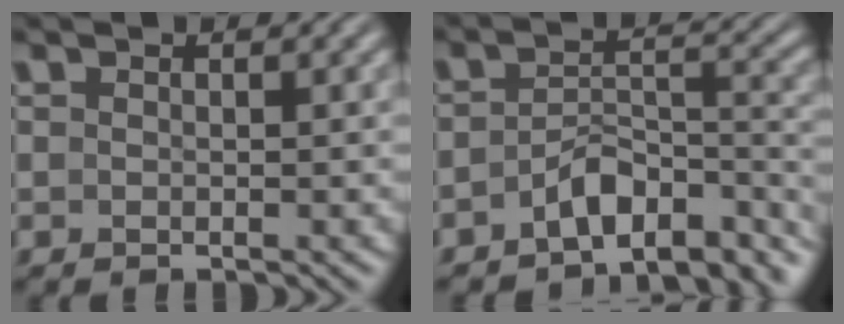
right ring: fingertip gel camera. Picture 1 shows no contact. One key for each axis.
{"total": 7.3, "fx": -6.0, "fy": 2.7, "fz": 3.2, "tx": -0.046, "ty": -0.020, "tz": -0.083}